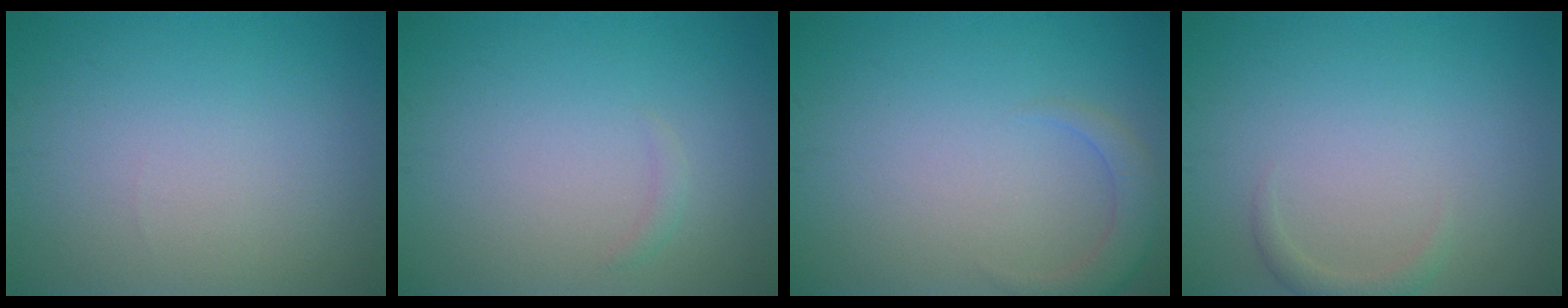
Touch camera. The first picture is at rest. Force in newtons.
{"total": 0.7, "press": 0.7, "slide": 0.0}
{"total": 2.1, "press": 2.1, "slide": 0.3}
{"total": 1.2, "press": 1.2, "slide": 0.2}